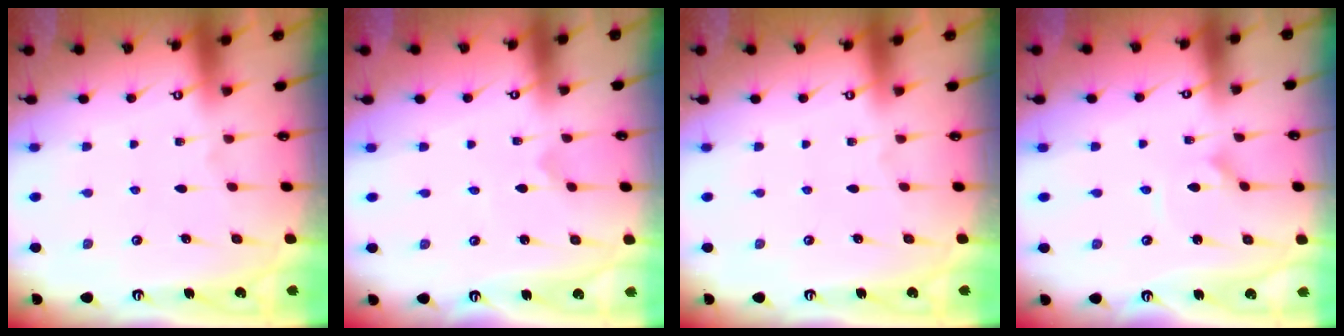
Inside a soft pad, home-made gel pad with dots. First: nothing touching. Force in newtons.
{"total": 0.0}
{"total": 0.0}
{"total": 1.1, "press": 1.1, "slide": 0.2}